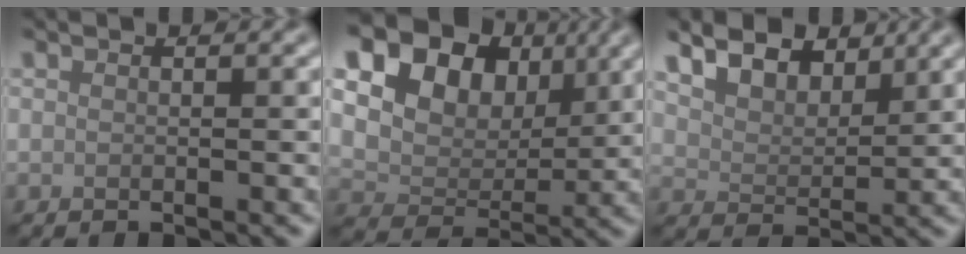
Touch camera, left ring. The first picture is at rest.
{"total": 19.2, "force": [8.9, 14.4, 9.0], "torque": [-0.205, 0.034, 0.156]}
{"total": 6.5, "force": [4.4, 3.6, 3.0], "torque": [-0.074, 0.008, 0.065]}